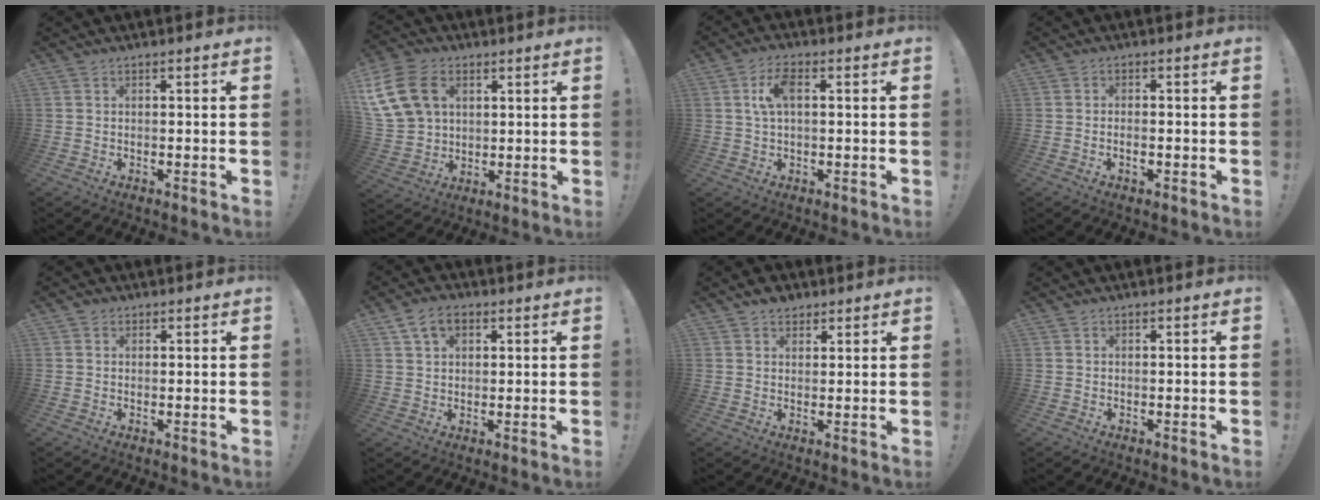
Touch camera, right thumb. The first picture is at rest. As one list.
[{"total": 17.2, "force": [5.9, 12.7, 9.9], "torque": [-0.189, -0.017, 0.115]}, {"total": 6.4, "force": [1.3, 3.3, 5.3], "torque": [-0.101, 0.010, 0.021]}, {"total": 1.6, "force": [-0.9, 0.5, 1.2], "torque": [-0.026, 0.002, -0.014]}, {"total": 1.4, "force": [0.9, 1.1, 0.2], "torque": [-0.003, 0.003, 0.016]}, {"total": 6.8, "force": [3.0, 4.4, 4.2], "torque": [-0.063, 0.000, 0.058]}, {"total": 4.0, "force": [3.0, 2.5, 0.8], "torque": [-0.008, -0.012, 0.055]}, {"total": 0.0}]